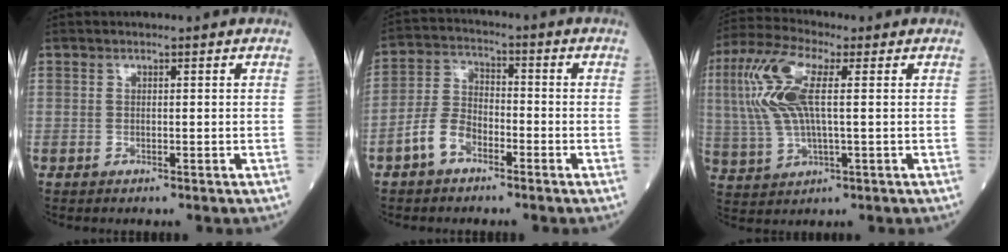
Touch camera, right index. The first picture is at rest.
{"total": 6.2, "force": [-3.5, 3.5, 3.7], "torque": [-0.084, 0.013, -0.072]}
{"total": 11.5, "force": [2.3, 3.2, 10.8], "torque": [-0.259, 0.020, 0.044]}